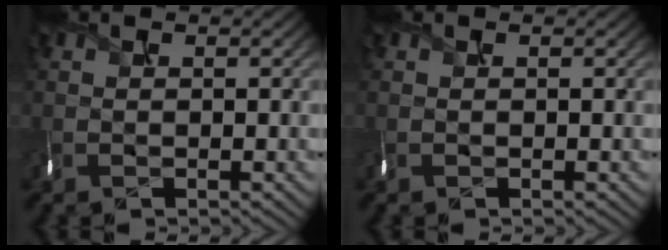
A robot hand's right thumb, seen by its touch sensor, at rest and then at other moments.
{"total": 0.0}